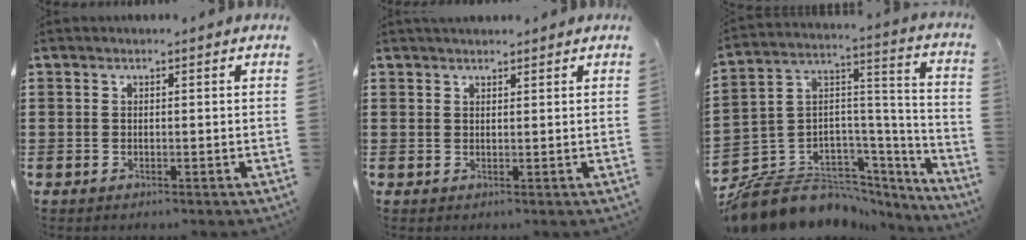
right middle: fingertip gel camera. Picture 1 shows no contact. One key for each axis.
{"total": 1.2, "fx": 1.1, "fy": 0.4, "fz": -0.1, "tx": -0.002, "ty": 0.000, "tz": 0.023}
{"total": 8.0, "fx": -6.7, "fy": 4.2, "fz": 0.7, "tx": -0.033, "ty": -0.003, "tz": -0.131}